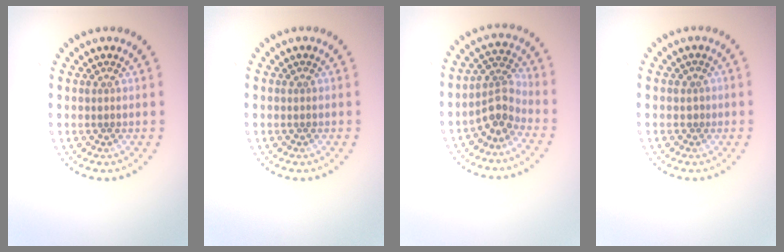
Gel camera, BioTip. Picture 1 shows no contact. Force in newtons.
{"total": 0.0}
{"total": 2.9, "press": 2.2, "slide": 1.9}
{"total": 0.5, "press": 0.2, "slide": 0.5}